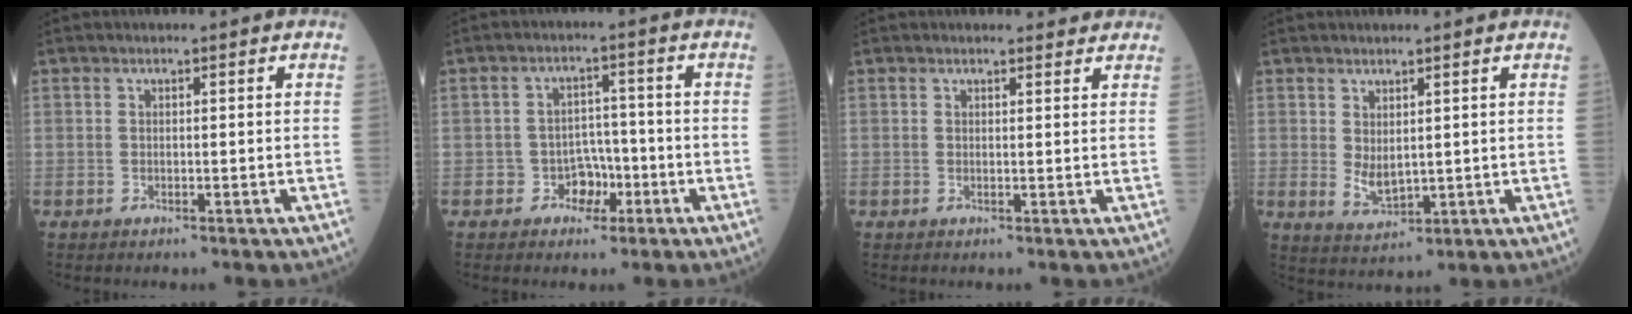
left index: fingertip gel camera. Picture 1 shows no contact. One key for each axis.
{"total": 3.9, "fx": -1.8, "fy": 3.3, "fz": 1.1, "tx": -0.010, "ty": 0.012, "tz": -0.026}
{"total": 2.8, "fx": 2.7, "fy": 0.7, "fz": 0.4, "tx": -0.009, "ty": 0.002, "tz": 0.025}
{"total": 3.7, "fx": 0.9, "fy": 1.7, "fz": 3.1, "tx": -0.070, "ty": -0.002, "tz": 0.031}